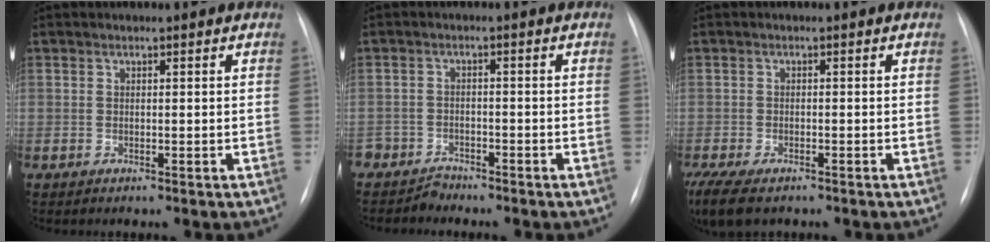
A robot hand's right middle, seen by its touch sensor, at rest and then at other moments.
{"total": 3.2, "force": [-2.8, 1.4, -0.6], "torque": [0.015, 0.004, -0.055]}
{"total": 10.3, "force": [-7.2, 4.5, 5.8], "torque": [-0.135, -0.013, -0.109]}